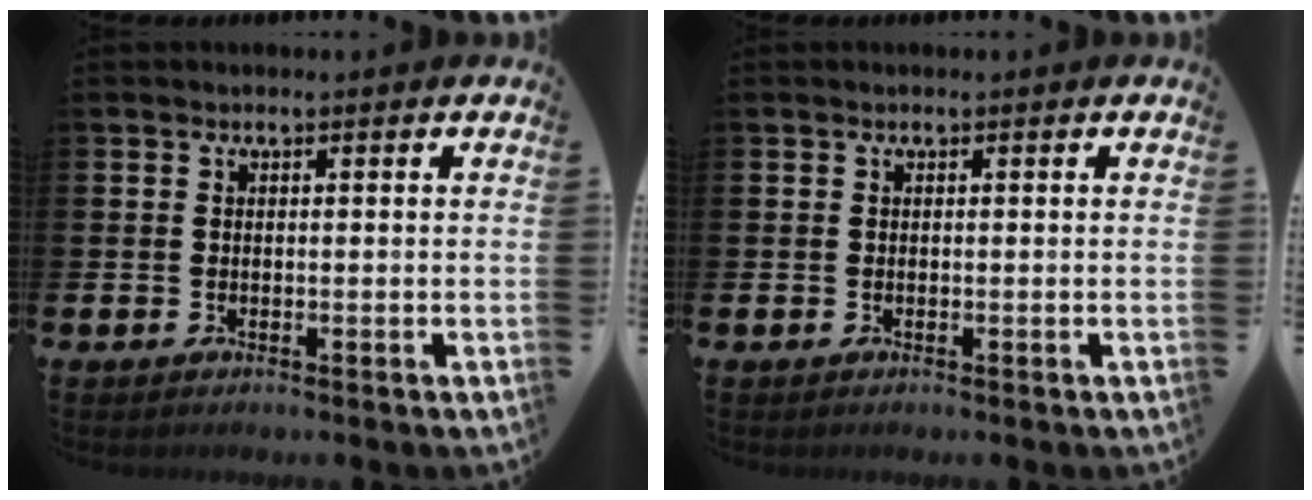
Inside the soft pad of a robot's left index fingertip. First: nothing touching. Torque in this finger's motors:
{"motor_torque": [-0.02, 0.00, 0.00, 0.00]}